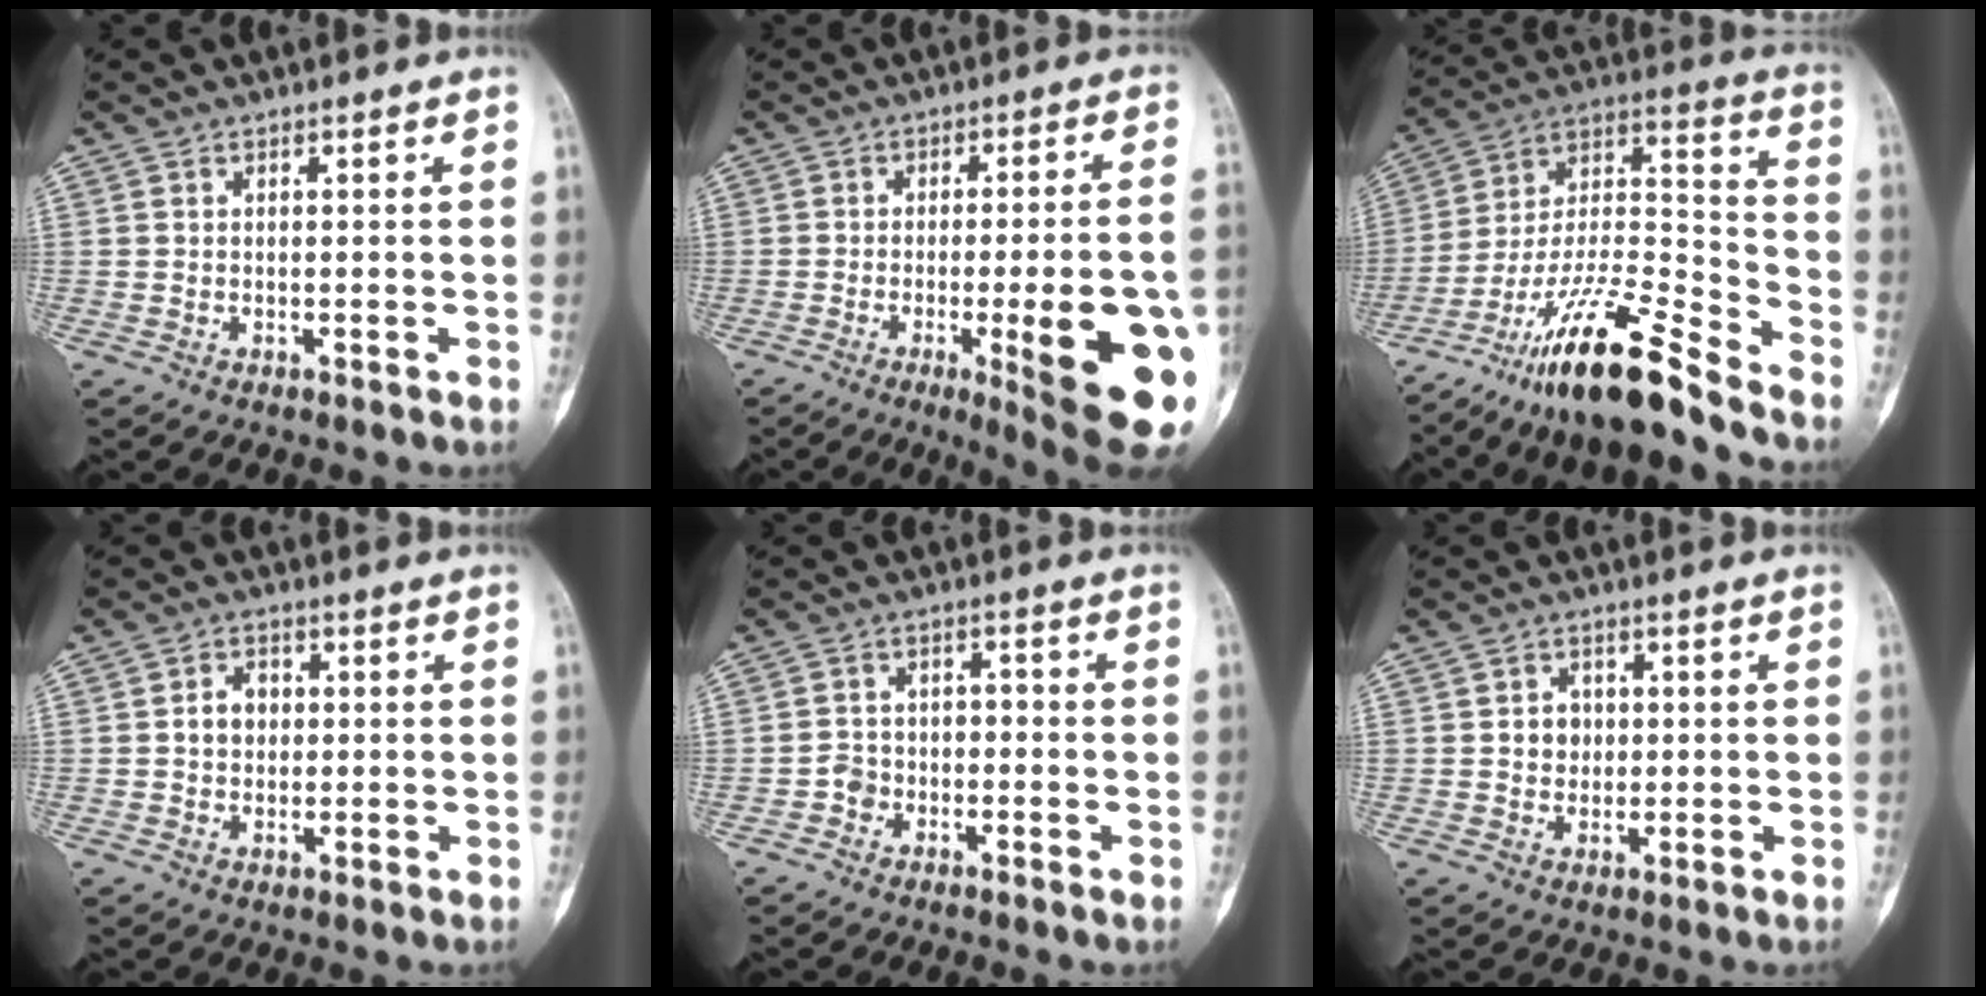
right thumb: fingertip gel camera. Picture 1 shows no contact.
{"total": 20.1, "force": [-5.5, 3.7, 19.0], "torque": [-0.196, -0.001, -0.057]}
{"total": 19.5, "force": [-14.9, 2.9, 12.2], "torque": [-0.229, 0.082, -0.270]}
{"total": 4.1, "force": [0.3, 3.4, 2.4], "torque": [-0.025, 0.010, 0.002]}
{"total": 3.4, "force": [-1.8, 2.8, 1.0], "torque": [0.006, 0.025, -0.040]}
{"total": 3.8, "force": [0.3, 3.4, 1.8], "torque": [-0.004, 0.004, 0.005]}